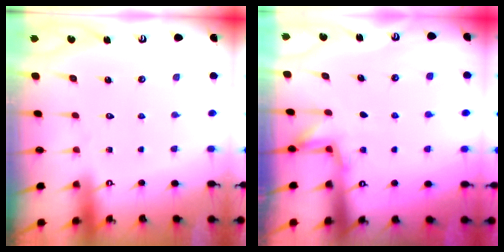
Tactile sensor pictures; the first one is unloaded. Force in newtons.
{"total": 4.6, "press": 4.4, "slide": 1.0}